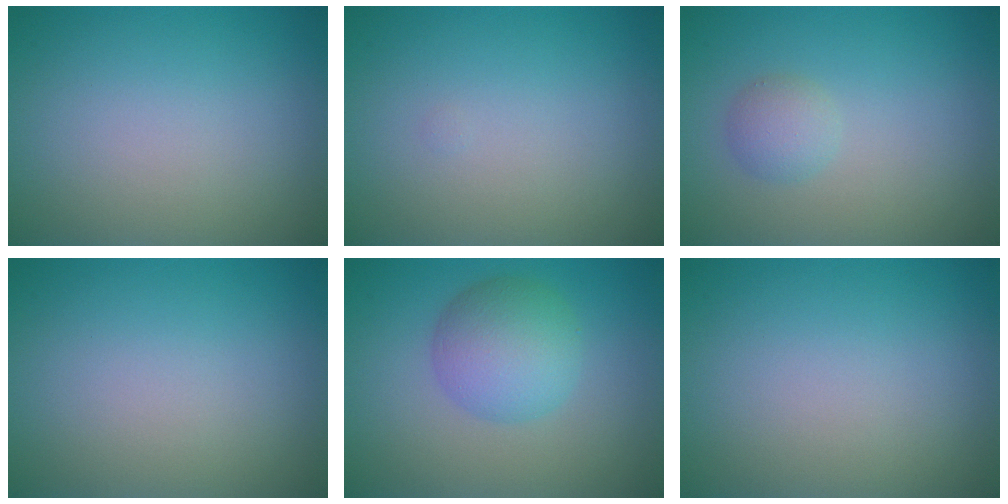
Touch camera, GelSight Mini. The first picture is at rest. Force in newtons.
{"total": 0.0}
{"total": 1.7, "press": 1.7, "slide": 0.1}
{"total": 0.0}
{"total": 4.9, "press": 4.8, "slide": 0.0}
{"total": 0.0}